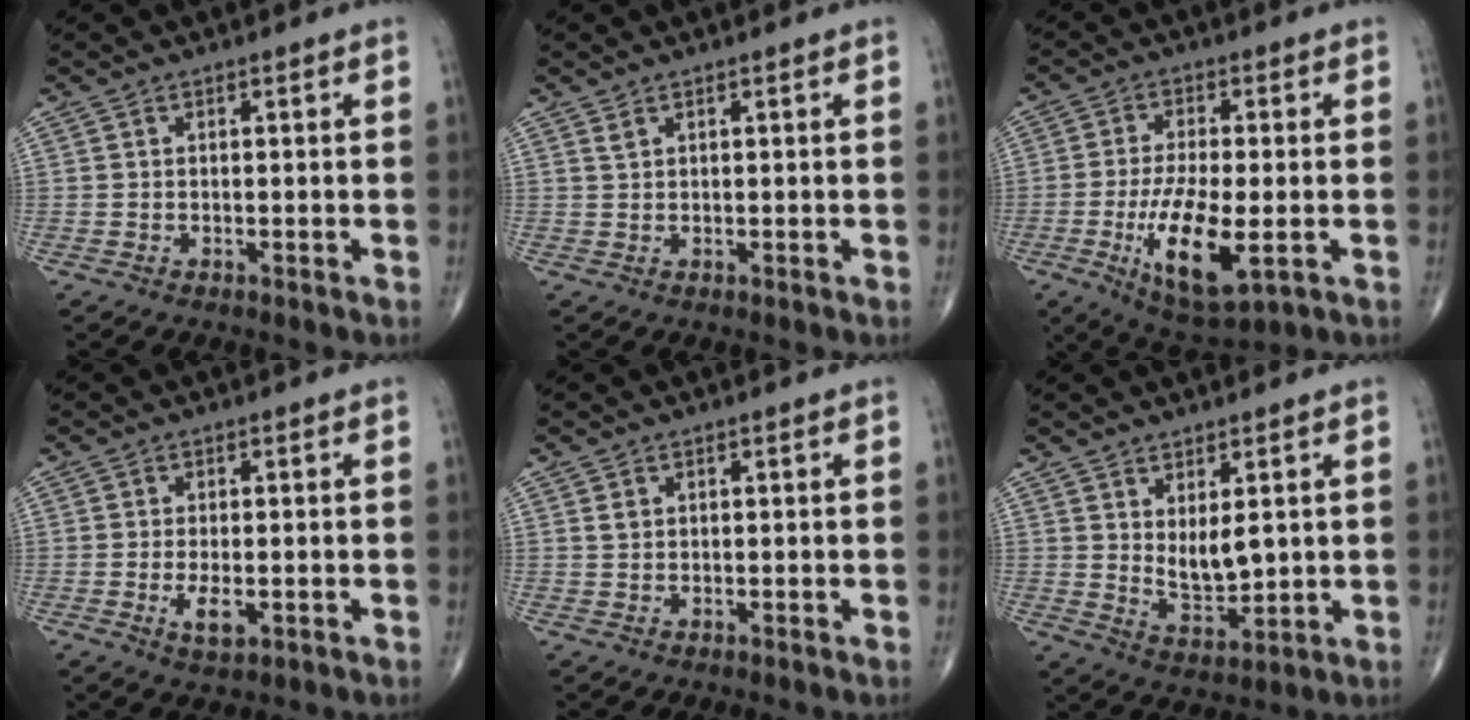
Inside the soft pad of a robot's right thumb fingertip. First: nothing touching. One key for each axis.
{"total": 0.8, "fx": 0.7, "fy": 0.3, "fz": 0.4, "tx": -0.008, "ty": 0.001, "tz": 0.015}
{"total": 13.1, "fx": -3.4, "fy": 4.5, "fz": 11.8, "tx": -0.217, "ty": -0.013, "tz": -0.052}
{"total": 3.9, "fx": -0.9, "fy": 1.7, "fz": 3.3, "tx": -0.061, "ty": -0.006, "tz": -0.015}
{"total": 1.1, "fx": 0.5, "fy": 0.8, "fz": 0.5, "tx": -0.006, "ty": 0.000, "tz": 0.009}
{"total": 6.8, "fx": 1.6, "fy": 3.3, "fz": 5.8, "tx": -0.084, "ty": -0.027, "tz": 0.041}